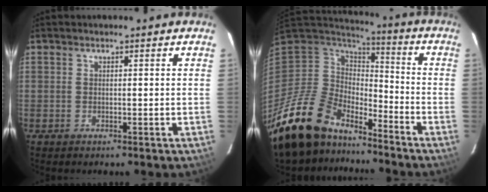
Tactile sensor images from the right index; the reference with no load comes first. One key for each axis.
{"total": 21.4, "fx": -17.0, "fy": 9.5, "fz": 9.1, "tx": -0.208, "ty": -0.018, "tz": -0.299}